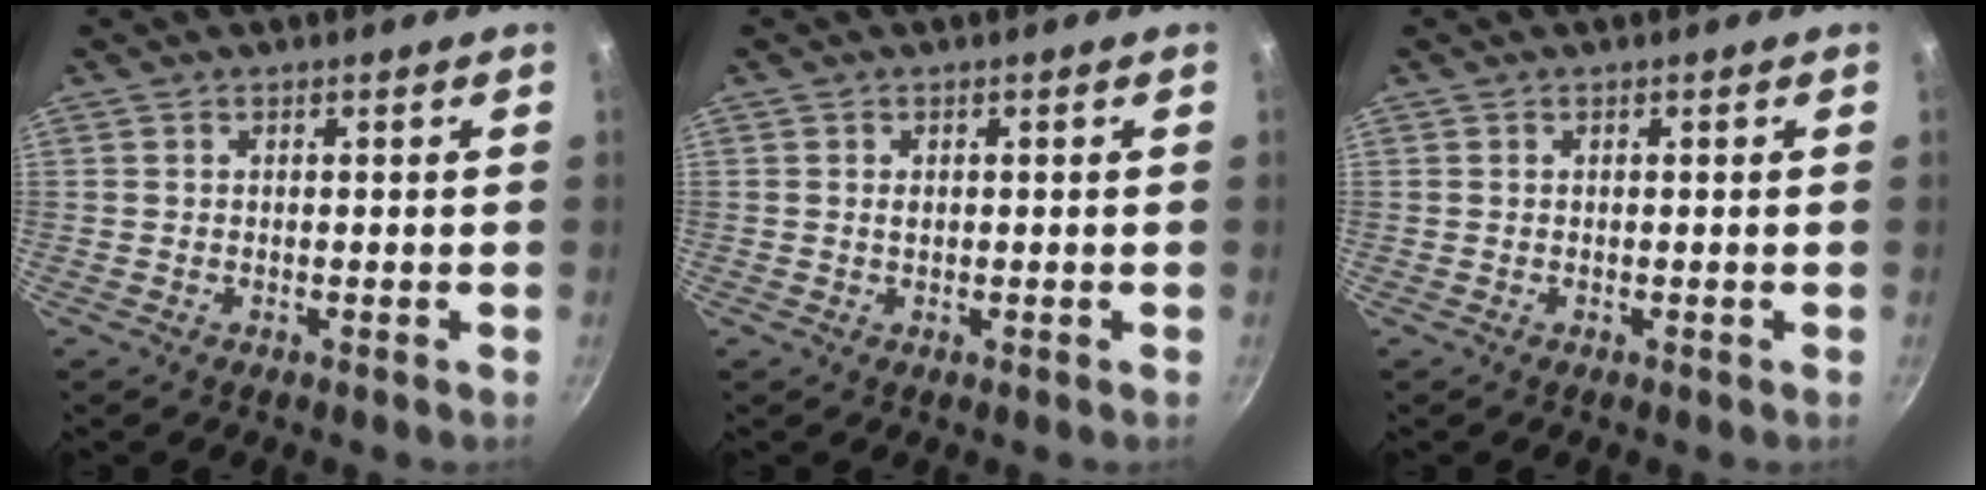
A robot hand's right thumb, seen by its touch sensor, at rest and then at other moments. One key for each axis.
{"total": 0.9, "fx": 0.1, "fy": 0.7, "fz": 0.5, "tx": -0.007, "ty": -0.001, "tz": 0.002}
{"total": 0.0}